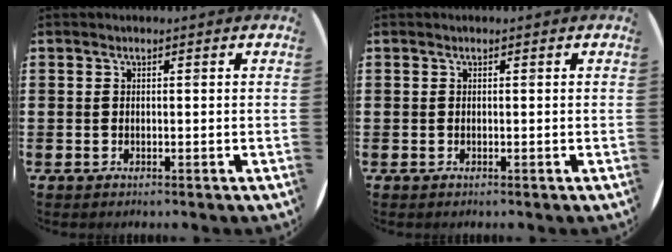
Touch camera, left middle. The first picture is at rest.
{"total": 0.0}